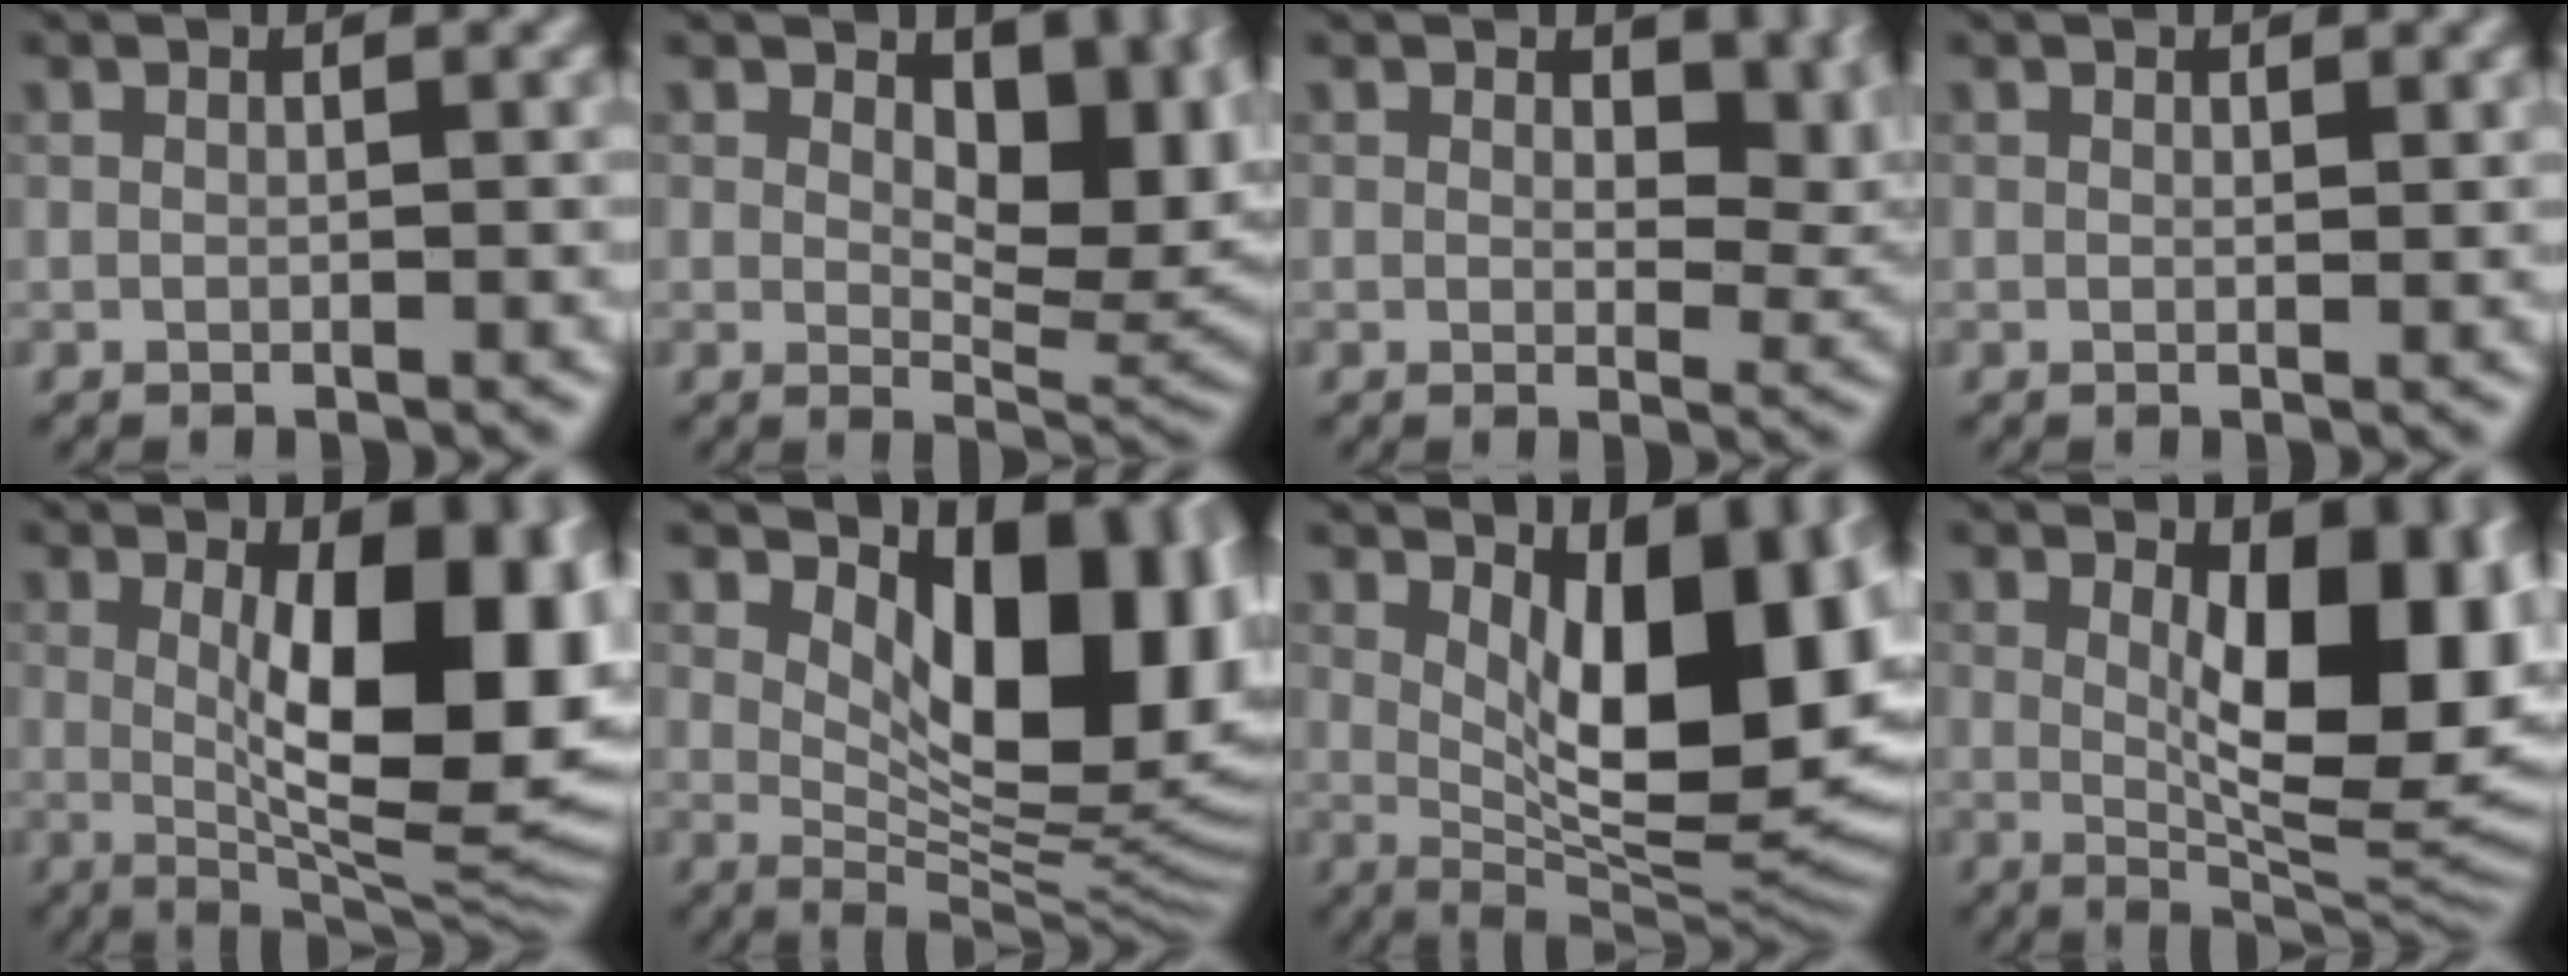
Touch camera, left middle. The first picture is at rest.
{"total": 9.1, "force": [2.8, 5.0, 7.1], "torque": [-0.101, -0.016, 0.046]}
{"total": 5.0, "force": [1.6, 3.0, 3.7], "torque": [-0.047, -0.010, 0.022]}
{"total": 0.5, "force": [0.4, 0.2, 0.3], "torque": [-0.003, -0.004, 0.006]}
{"total": 13.4, "force": [1.7, 5.1, 12.3], "torque": [-0.147, -0.001, 0.026]}
{"total": 13.6, "force": [4.0, 7.1, 10.9], "torque": [-0.134, -0.009, 0.076]}
{"total": 11.9, "force": [2.9, 5.1, 10.3], "torque": [-0.127, -0.003, 0.050]}
{"total": 11.8, "force": [2.1, 5.3, 10.3], "torque": [-0.122, -0.008, 0.039]}